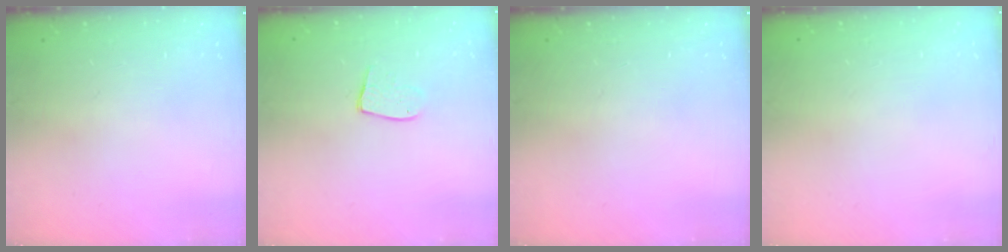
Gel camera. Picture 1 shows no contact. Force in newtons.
{"total": 7.9, "press": 7.9, "slide": 0.4}
{"total": 0.0}
{"total": 0.5, "press": 0.5, "slide": 0.1}